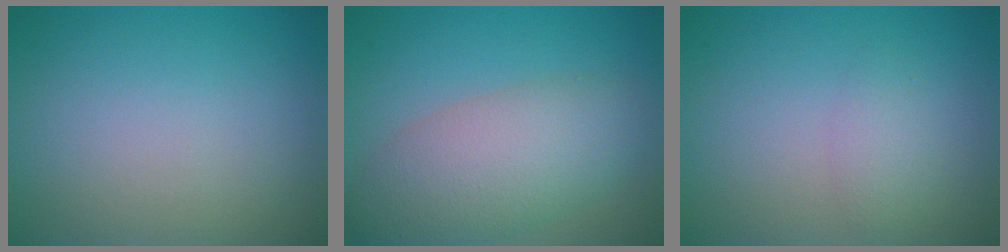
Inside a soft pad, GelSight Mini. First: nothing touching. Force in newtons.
{"total": 6.6, "press": 6.6, "slide": 0.5}
{"total": 1.6, "press": 1.5, "slide": 0.2}